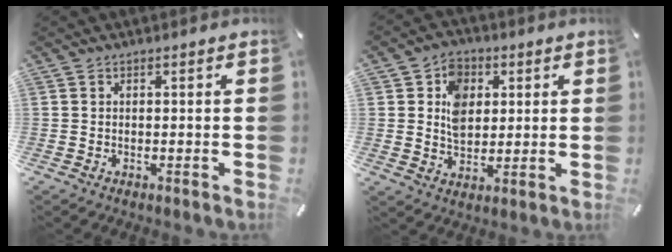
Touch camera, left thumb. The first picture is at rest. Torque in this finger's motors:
{"motor_torque": [1.18, 1.16, 0.72, -0.59, 0.04]}